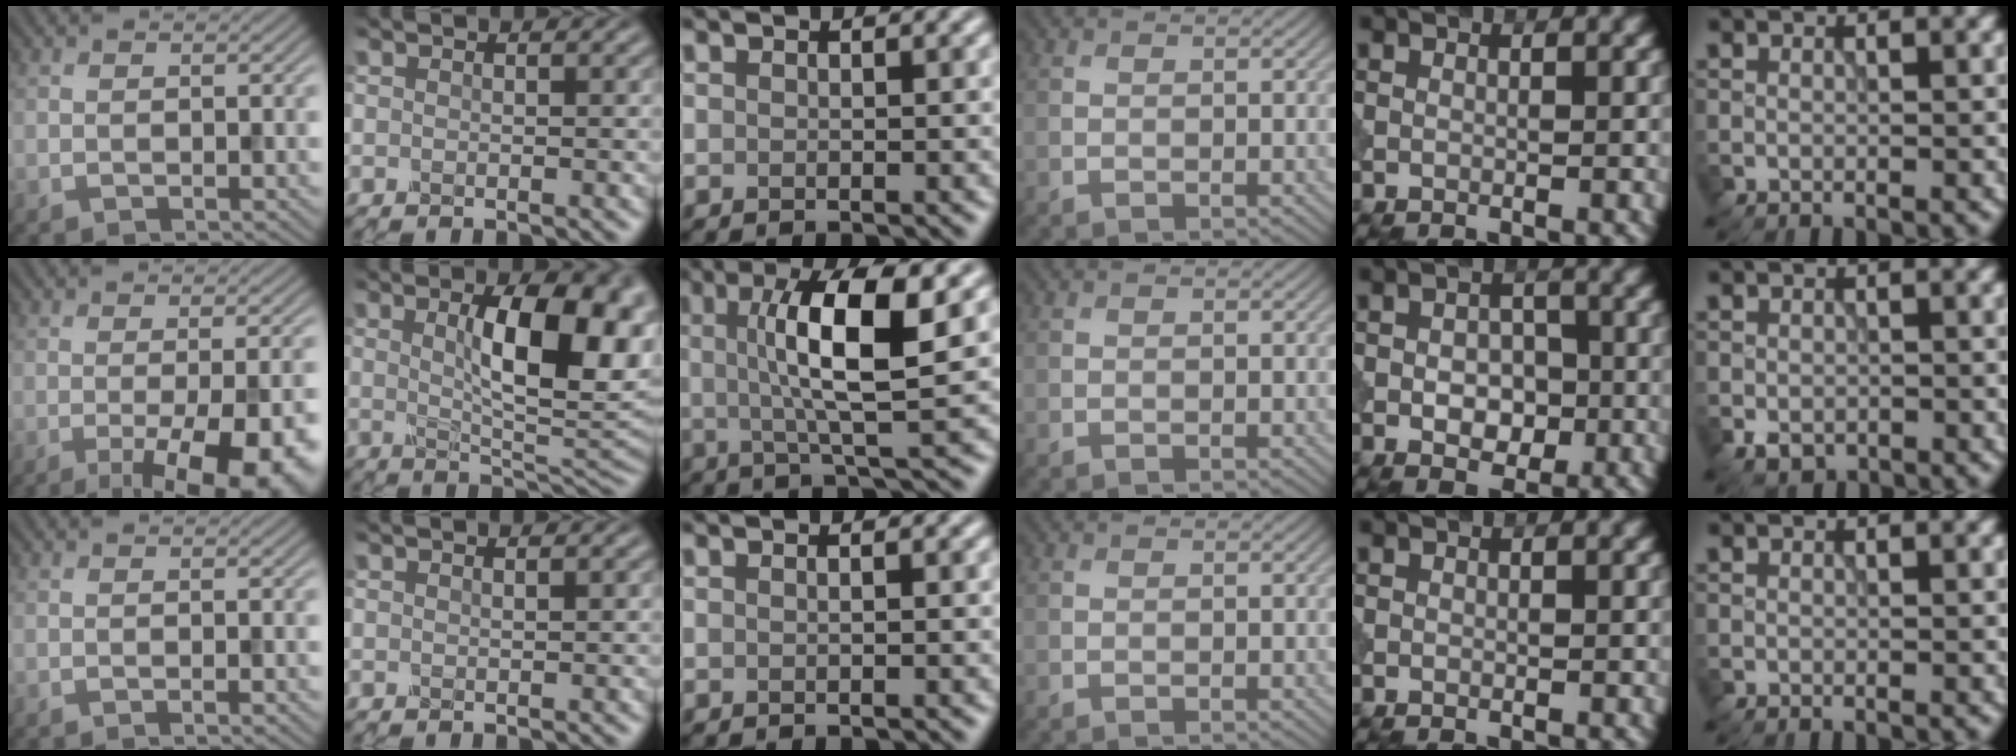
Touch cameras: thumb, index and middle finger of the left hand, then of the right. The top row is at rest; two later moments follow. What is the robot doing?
{"motion": "dispense", "object": "dispenser bottle"}